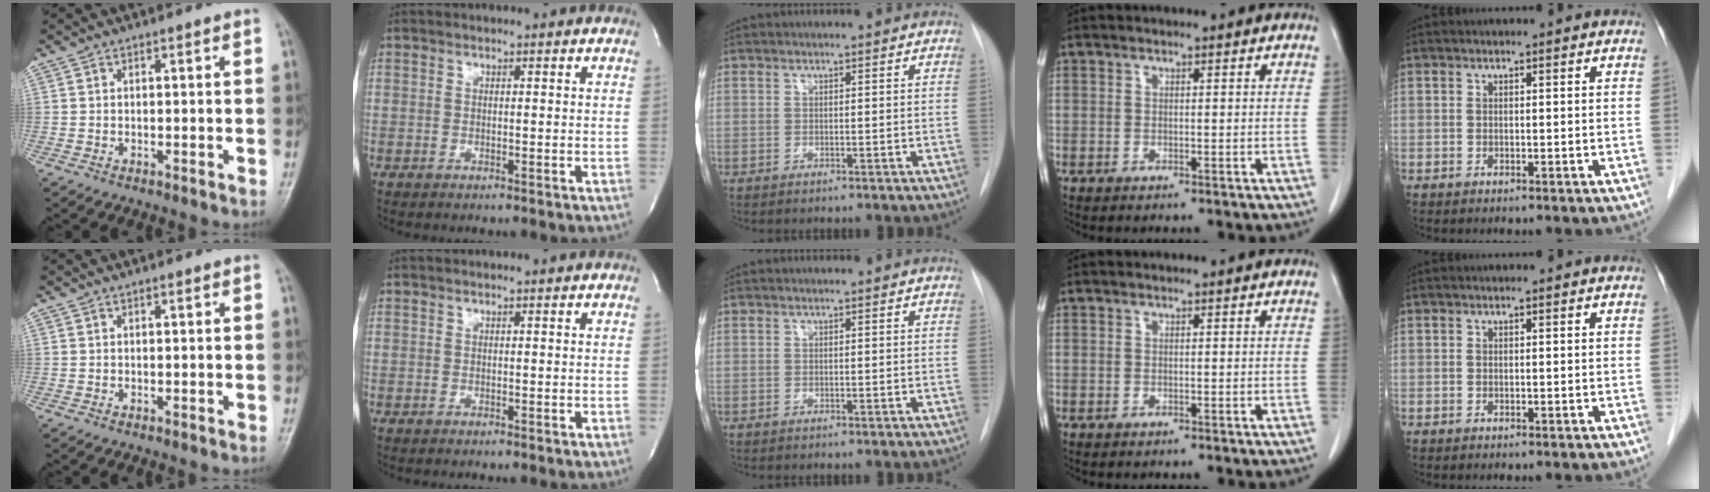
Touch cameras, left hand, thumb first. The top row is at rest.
{}